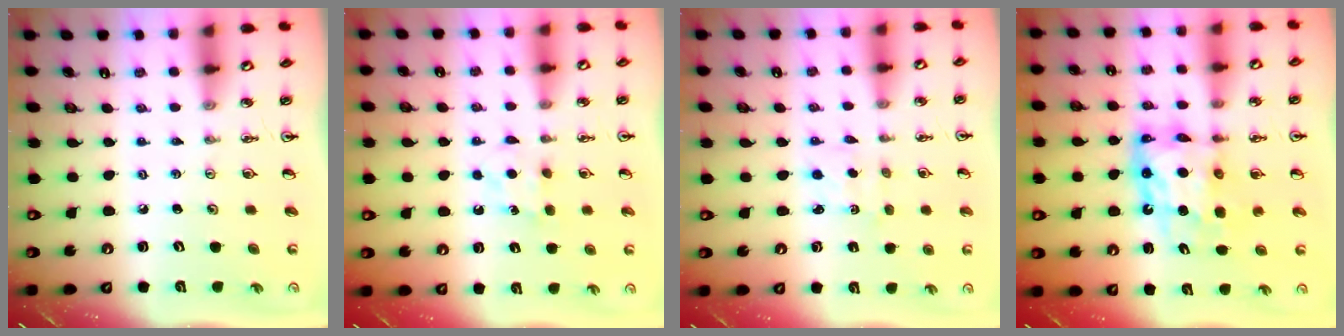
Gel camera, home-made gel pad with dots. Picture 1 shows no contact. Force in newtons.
{"total": 5.7, "press": 5.7, "slide": 0.8}
{"total": 1.8, "press": 1.6, "slide": 0.7}
{"total": 11.3, "press": 11.2, "slide": 1.0}